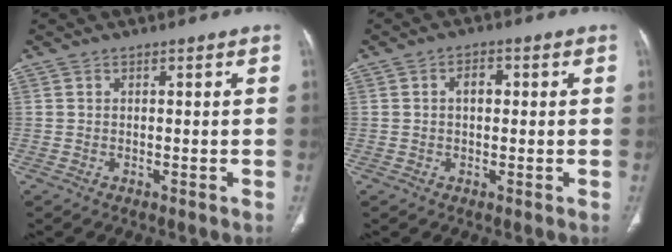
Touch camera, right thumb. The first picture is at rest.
{"total": 3.0, "force": [0.4, 1.9, 2.3], "torque": [-0.035, 0.011, 0.006]}